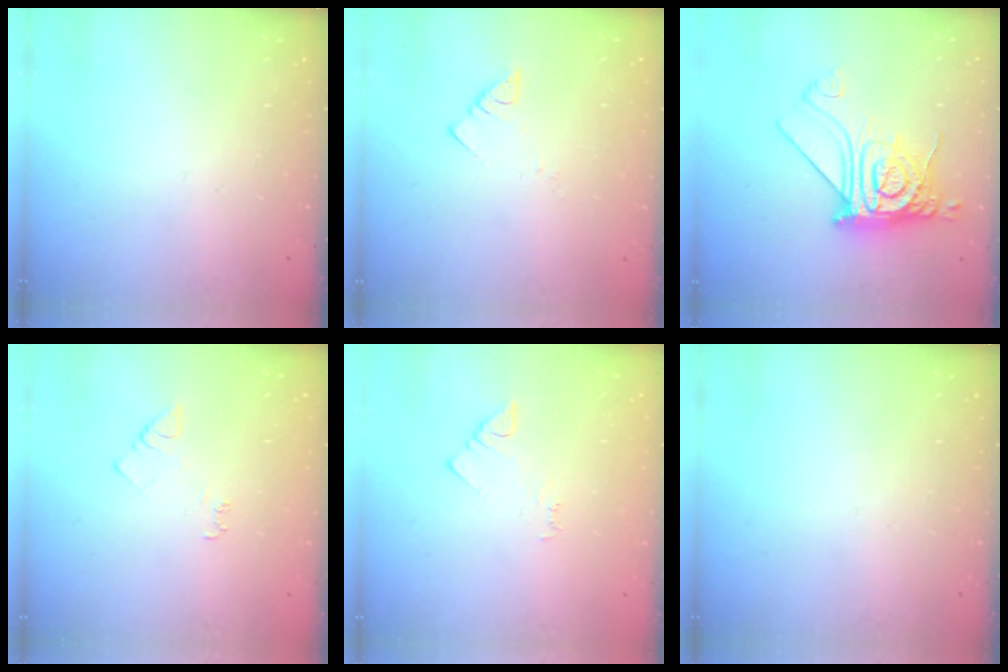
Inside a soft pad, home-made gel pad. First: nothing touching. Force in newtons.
{"total": 3.4, "press": 3.4, "slide": 0.3}
{"total": 20.3, "press": 20.2, "slide": 2.3}
{"total": 3.8, "press": 3.7, "slide": 0.5}
{"total": 2.5, "press": 2.5, "slide": 0.4}
{"total": 0.0}